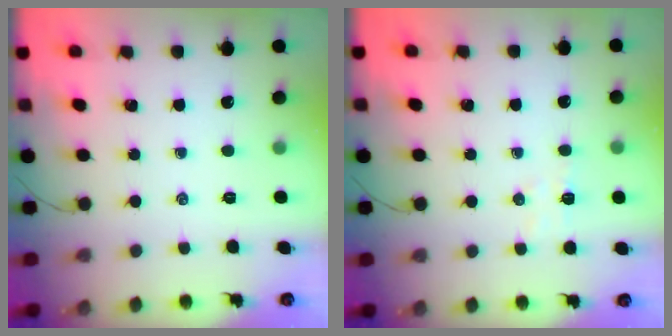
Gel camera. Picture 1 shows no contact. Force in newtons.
{"total": 4.4, "press": 4.2, "slide": 1.1}